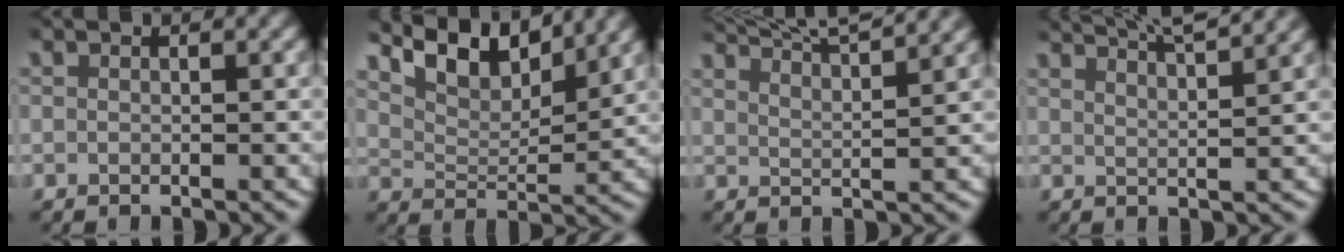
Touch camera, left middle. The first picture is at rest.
{"total": 7.0, "force": [5.2, 2.6, 3.9], "torque": [-0.071, 0.005, 0.086]}
{"total": 8.7, "force": [7.4, 2.4, 3.9], "torque": [-0.063, 0.021, 0.112]}
{"total": 7.9, "force": [6.6, 2.3, 3.6], "torque": [-0.055, 0.017, 0.098]}